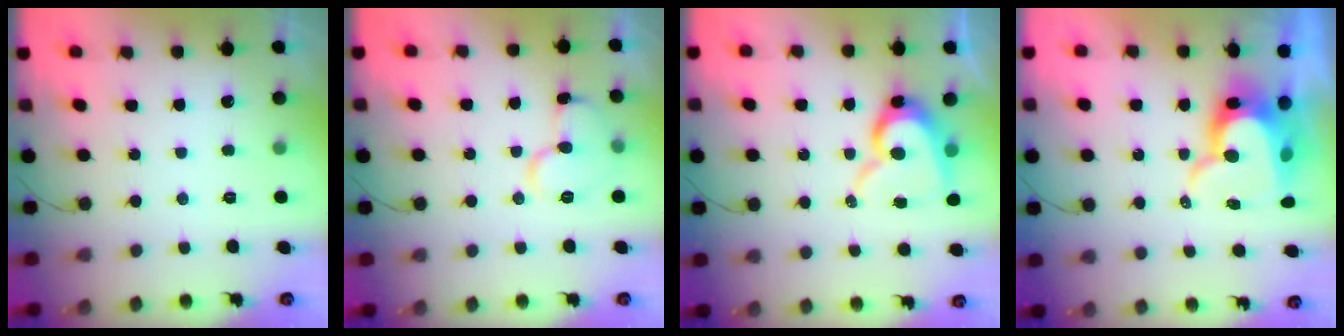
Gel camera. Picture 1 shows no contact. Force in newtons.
{"total": 10.1, "press": 10.1, "slide": 1.1}
{"total": 12.4, "press": 12.4, "slide": 1.4}
{"total": 12.3, "press": 12.3, "slide": 0.8}